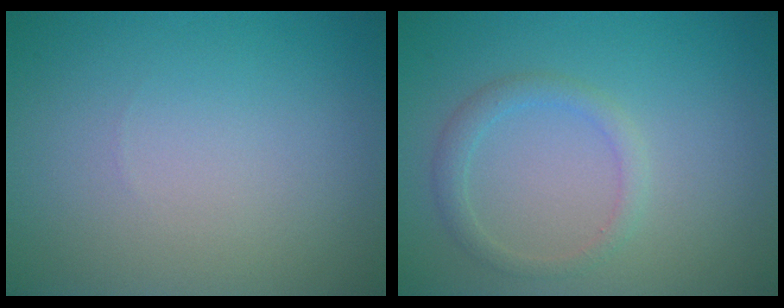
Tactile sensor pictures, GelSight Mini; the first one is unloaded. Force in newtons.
{"total": 1.8, "press": 1.8, "slide": 0.2}